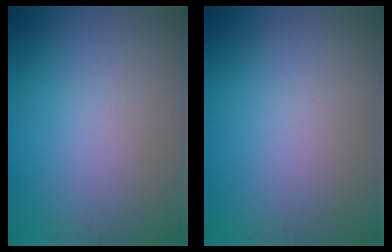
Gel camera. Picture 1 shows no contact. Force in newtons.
{"total": 0.0}